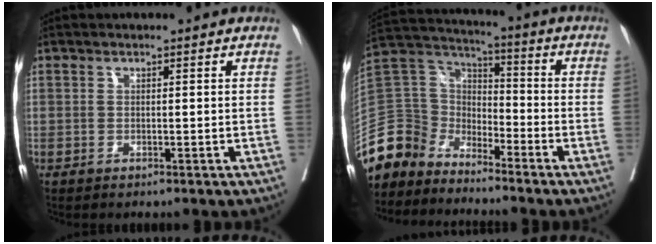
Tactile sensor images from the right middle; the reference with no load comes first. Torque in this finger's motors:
{"motor_torque": [1.18, -0.96, 0.56, 0.09]}